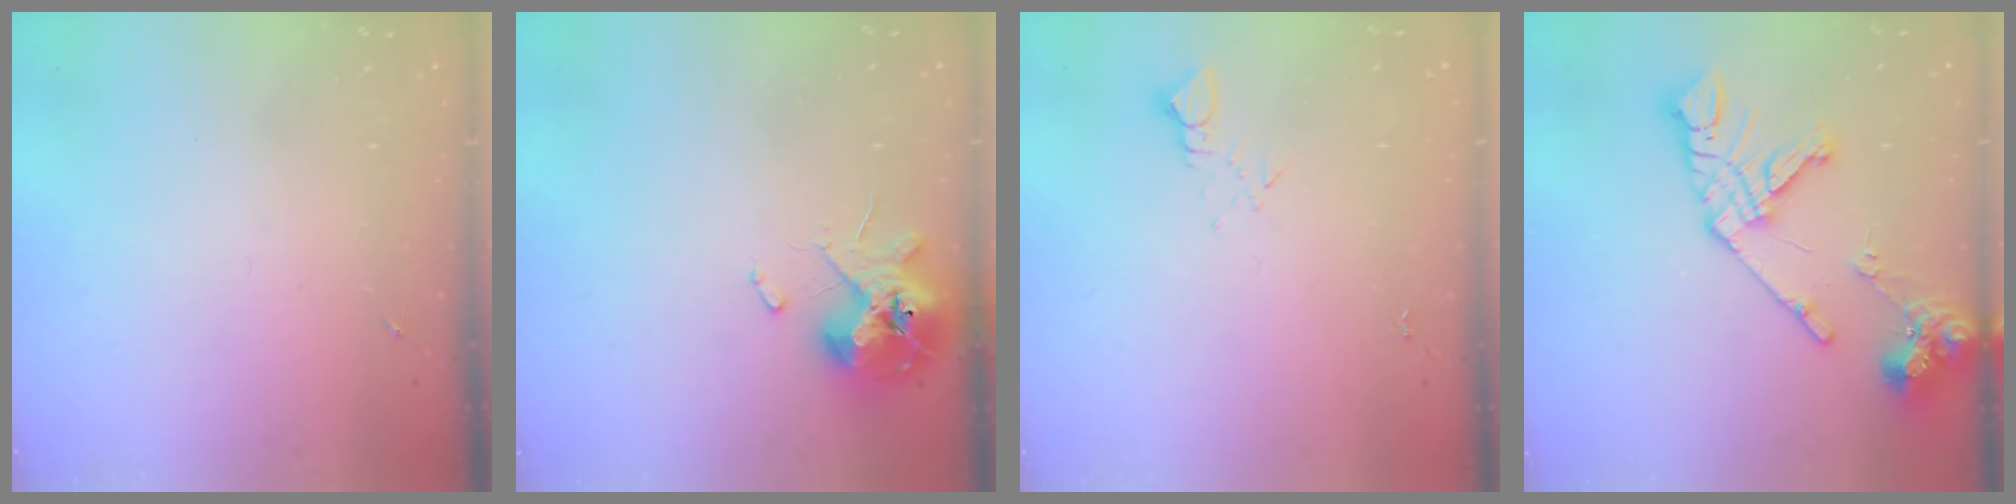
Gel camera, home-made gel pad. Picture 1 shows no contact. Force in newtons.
{"total": 13.0, "press": 12.8, "slide": 1.8}
{"total": 2.7, "press": 2.7, "slide": 0.2}
{"total": 17.0, "press": 16.9, "slide": 2.2}